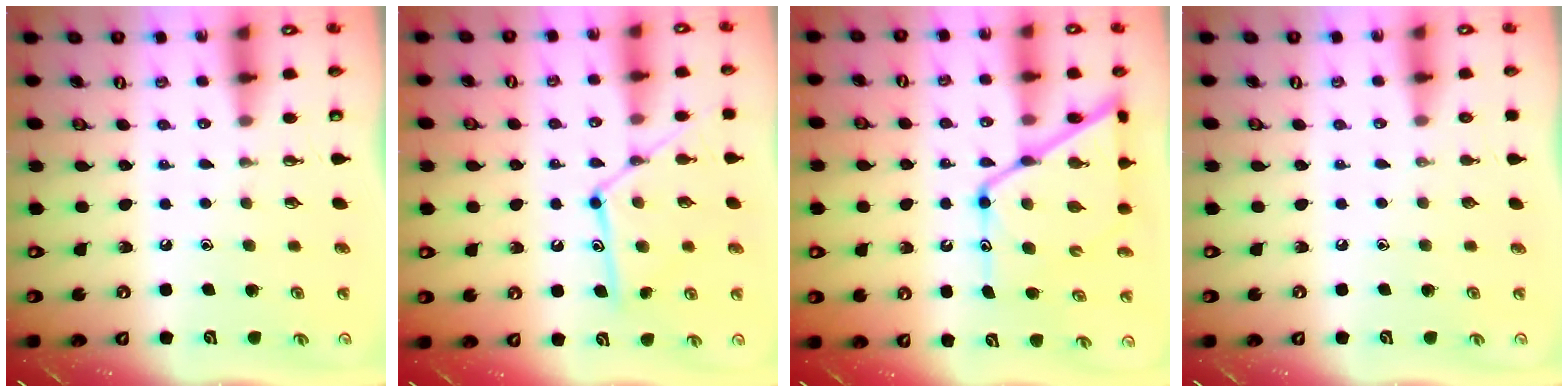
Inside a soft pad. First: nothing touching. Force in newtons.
{"total": 13.9, "press": 13.9, "slide": 0.8}
{"total": 17.5, "press": 17.4, "slide": 1.3}
{"total": 0.0}